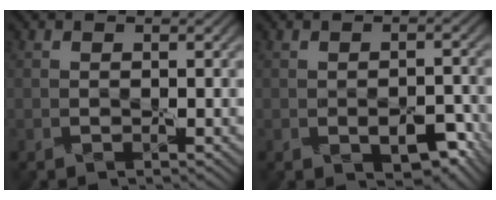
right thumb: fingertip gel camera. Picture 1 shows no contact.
{"total": 4.2, "force": [-1.7, 2.2, 3.1], "torque": [-0.049, -0.007, -0.018]}